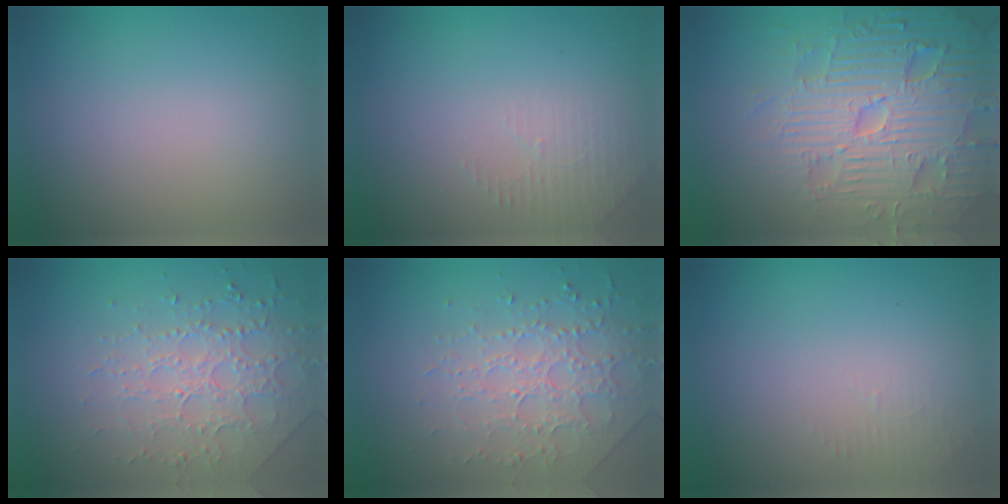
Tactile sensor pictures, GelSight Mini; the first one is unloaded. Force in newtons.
{"total": 1.5, "press": 1.5, "slide": 0.4}
{"total": 7.6, "press": 7.4, "slide": 1.8}
{"total": 3.0, "press": 2.8, "slide": 1.1}
{"total": 3.0, "press": 2.8, "slide": 1.1}
{"total": 1.0, "press": 0.9, "slide": 0.3}